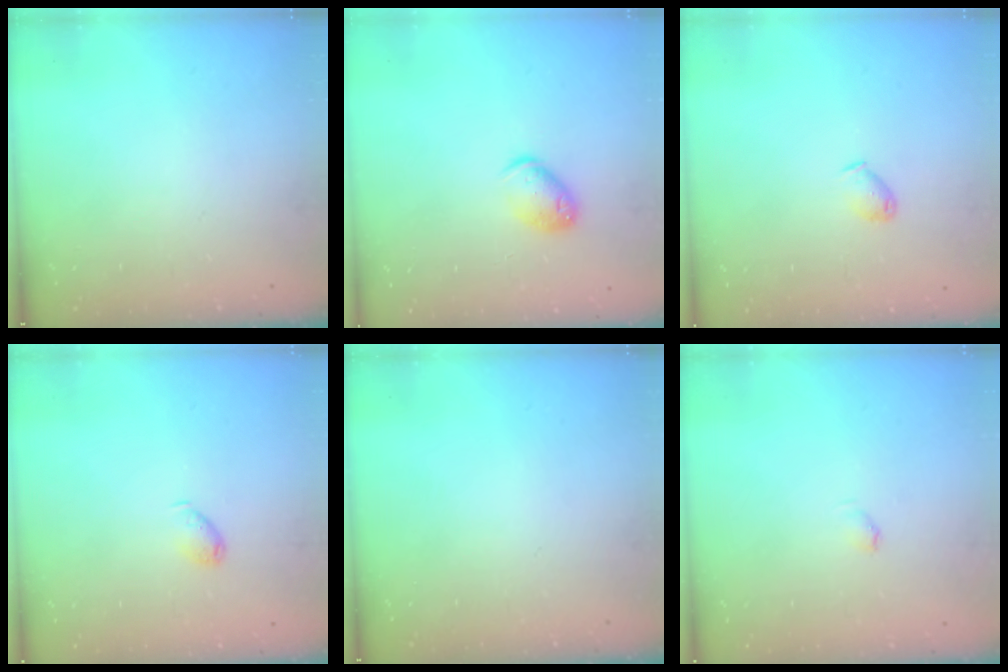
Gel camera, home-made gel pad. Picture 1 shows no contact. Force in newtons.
{"total": 9.0, "press": 8.9, "slide": 1.5}
{"total": 4.1, "press": 4.1, "slide": 0.7}
{"total": 4.8, "press": 4.7, "slide": 1.0}
{"total": 0.0}
{"total": 3.4, "press": 3.3, "slide": 0.7}